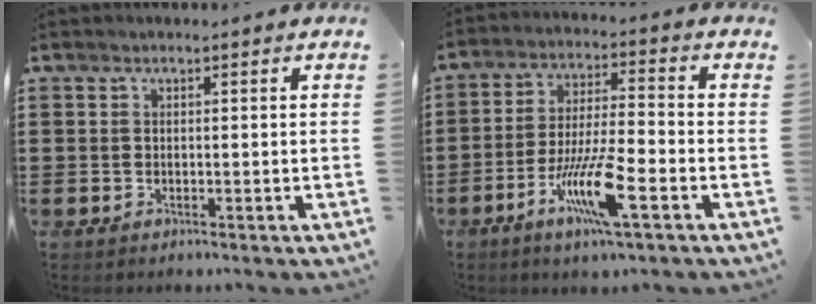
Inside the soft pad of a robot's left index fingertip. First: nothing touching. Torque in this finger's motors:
{"motor_torque": [1.58, 0.56, 0.85, 0.21]}